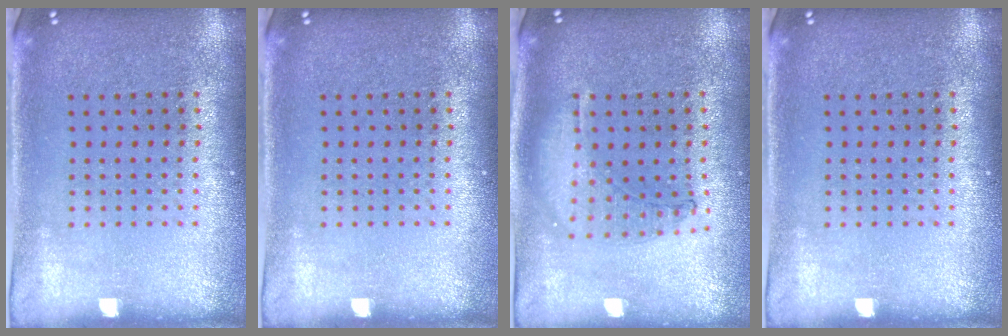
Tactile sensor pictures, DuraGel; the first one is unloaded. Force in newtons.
{"total": 0.0}
{"total": 1.0, "press": 1.0, "slide": 0.2}
{"total": 0.0}